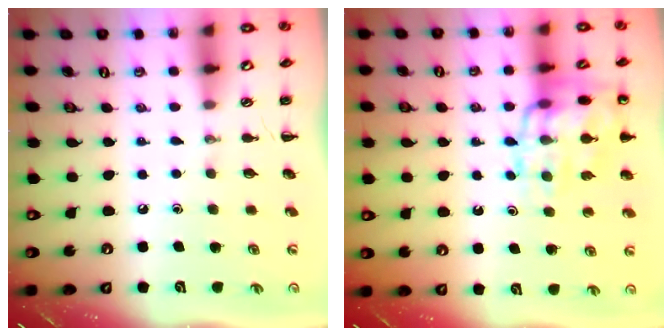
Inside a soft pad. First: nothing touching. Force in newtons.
{"total": 15.6, "press": 15.5, "slide": 1.9}